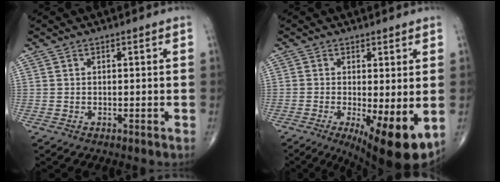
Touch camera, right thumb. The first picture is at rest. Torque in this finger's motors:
{"motor_torque": [1.13, 2.00, 0.41, -0.02, 0.12]}